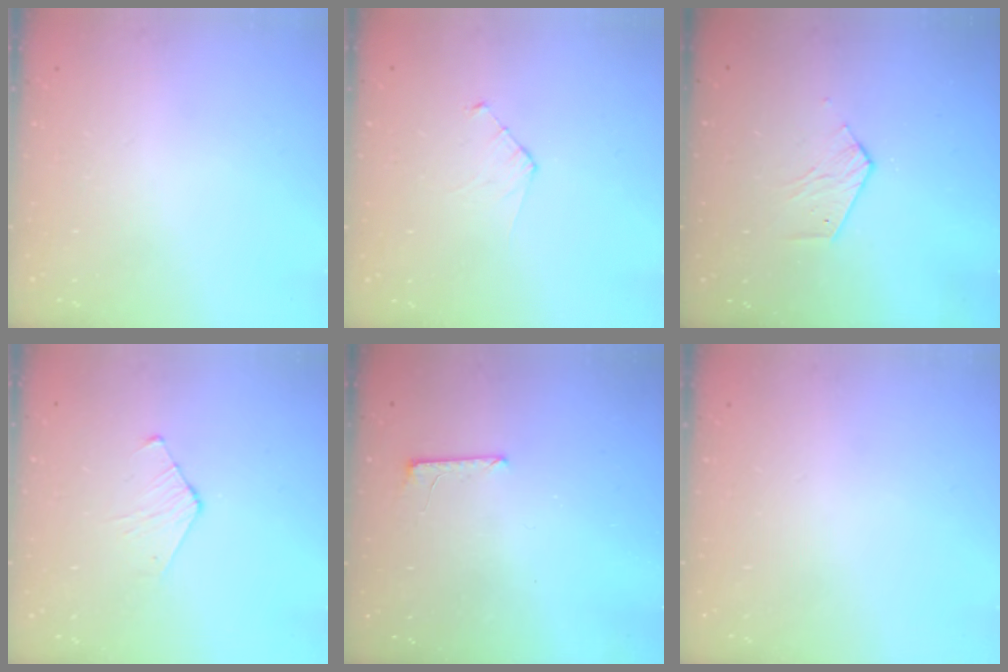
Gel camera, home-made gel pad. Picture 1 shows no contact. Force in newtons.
{"total": 3.8, "press": 3.8, "slide": 0.3}
{"total": 3.9, "press": 3.9, "slide": 0.3}
{"total": 4.3, "press": 4.3, "slide": 0.4}
{"total": 6.2, "press": 6.2, "slide": 0.5}
{"total": 0.0}